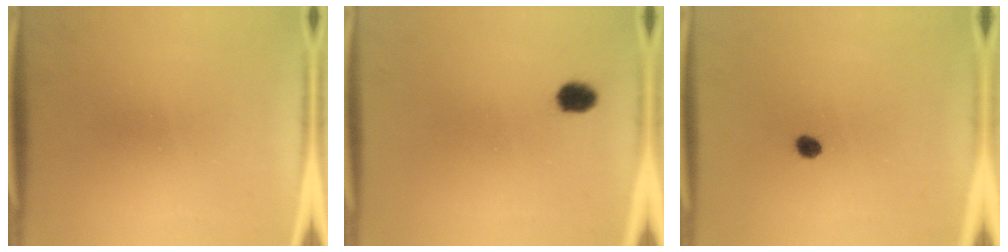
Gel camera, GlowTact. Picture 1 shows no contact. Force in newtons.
{"total": 3.1}
{"total": 2.1}